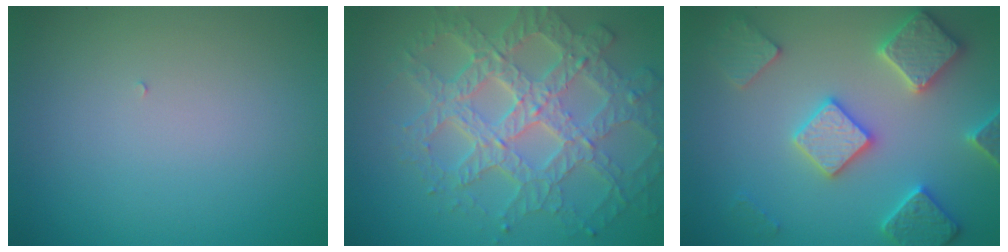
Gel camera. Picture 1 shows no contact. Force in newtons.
{"total": 7.9, "press": 5.7, "slide": 5.6}
{"total": 5.7, "press": 5.6, "slide": 1.3}